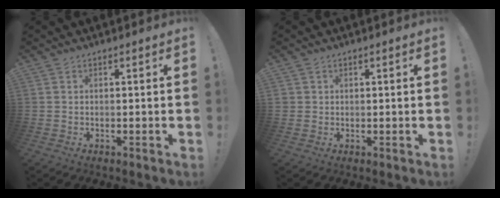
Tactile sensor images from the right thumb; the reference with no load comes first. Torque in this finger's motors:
{"motor_torque": [0.11, -0.25, 0.22, -0.02, 0.01]}